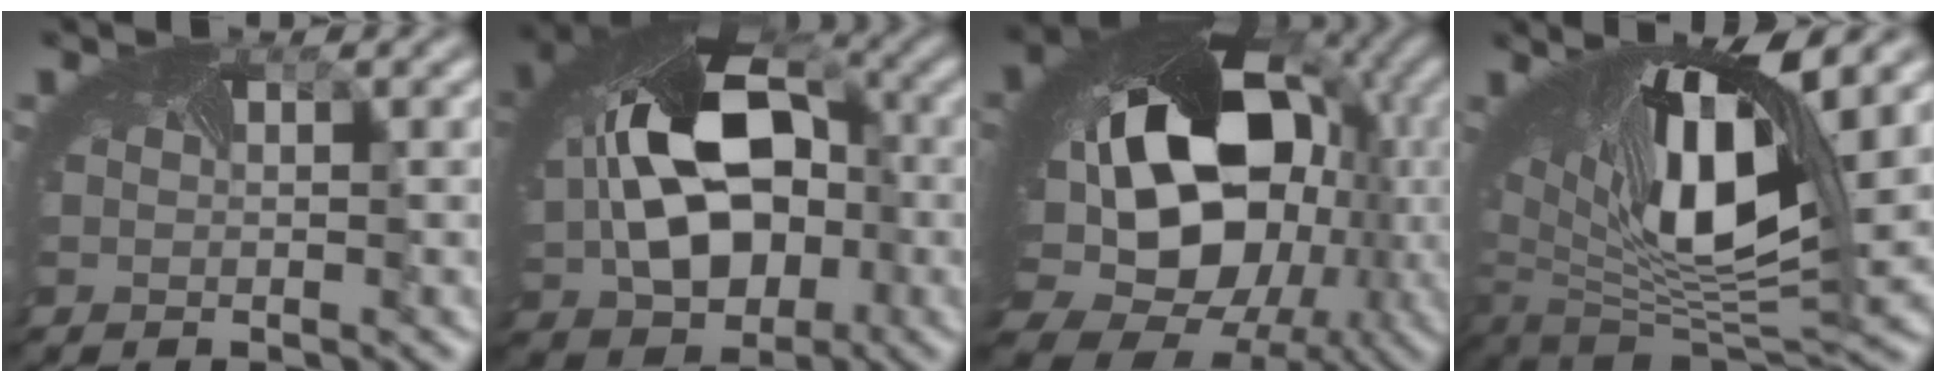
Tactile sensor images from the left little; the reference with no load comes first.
{"total": 11.9, "force": [0.0, 8.7, 8.1], "torque": [-0.159, -0.008, 0.017]}
{"total": 17.5, "force": [-0.1, 13.8, 10.8], "torque": [-0.193, -0.031, 0.024]}
{"total": 11.0, "force": [3.4, 4.4, 9.5], "torque": [-0.172, -0.008, 0.068]}